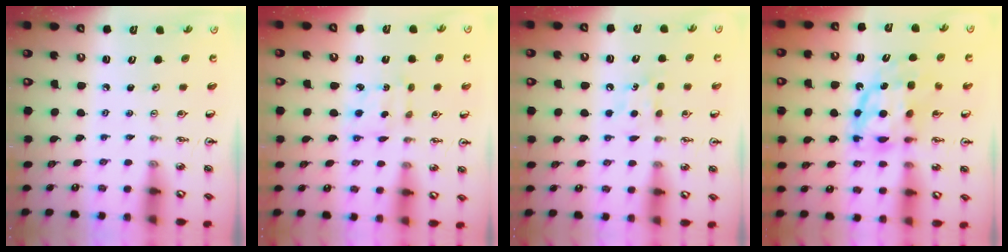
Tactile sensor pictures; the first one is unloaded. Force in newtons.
{"total": 2.5, "press": 2.5, "slide": 0.1}
{"total": 5.7, "press": 5.7, "slide": 0.6}
{"total": 10.7, "press": 10.6, "slide": 0.9}